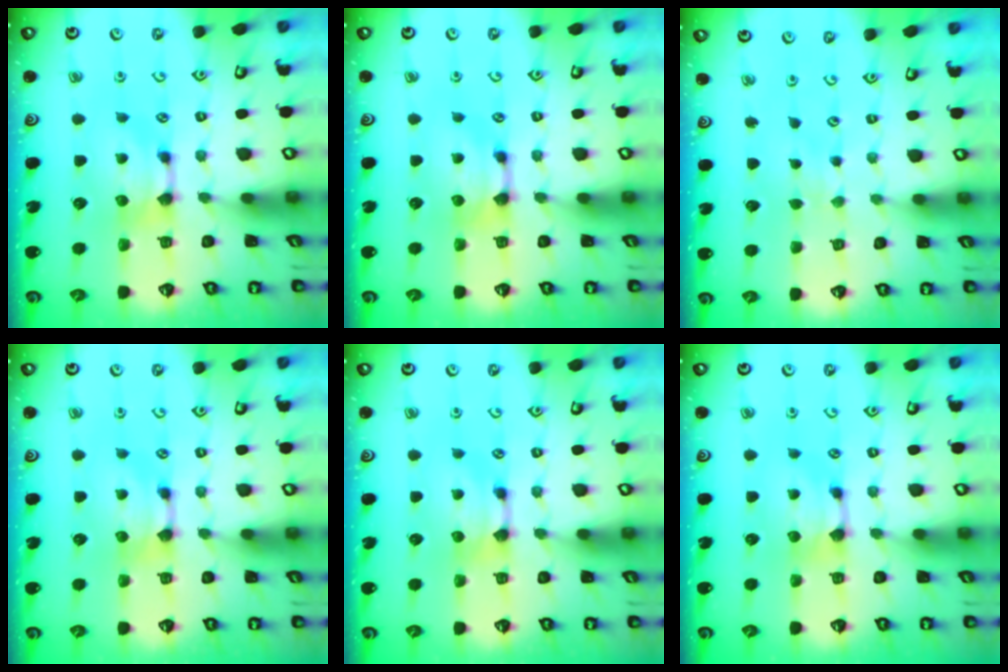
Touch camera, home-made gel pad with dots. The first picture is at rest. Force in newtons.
{"total": 0.0}
{"total": 4.0, "press": 4.0, "slide": 0.1}
{"total": 0.0}
{"total": 0.0}
{"total": 0.0}